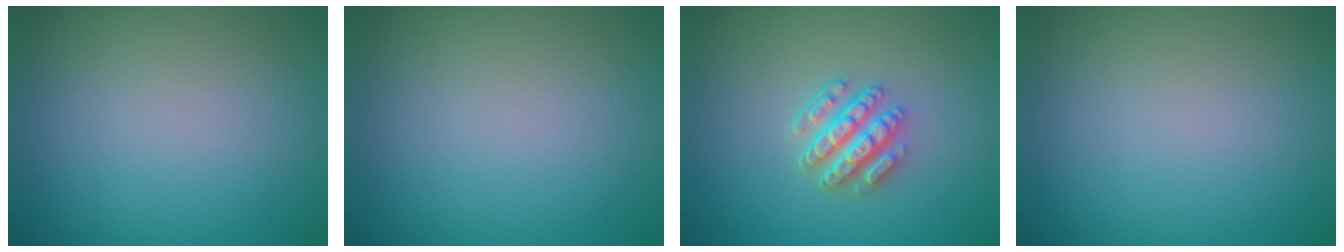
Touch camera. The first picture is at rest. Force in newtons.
{"total": 0.0}
{"total": 4.2, "press": 3.4, "slide": 2.5}
{"total": 0.0}